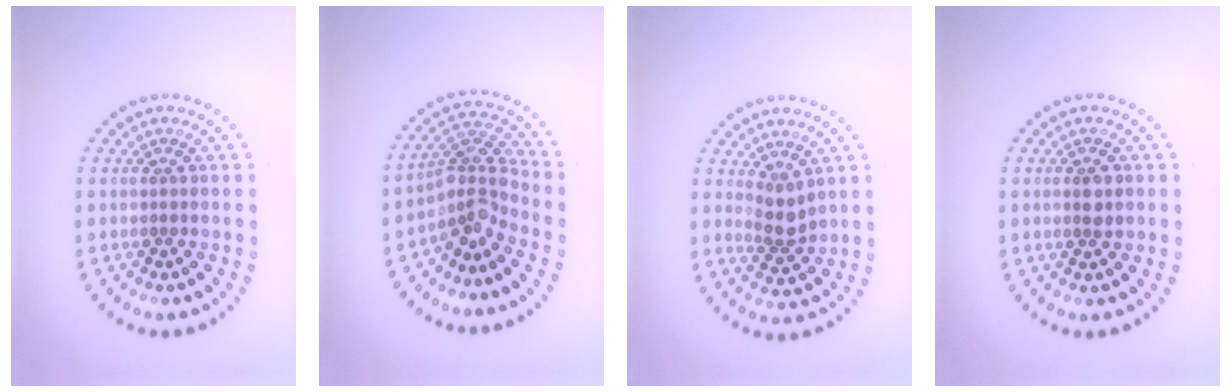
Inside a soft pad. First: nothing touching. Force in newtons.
{"total": 3.5, "press": 2.5, "slide": 2.5}
{"total": 2.3, "press": 1.9, "slide": 1.4}
{"total": 1.6, "press": 1.5, "slide": 0.3}